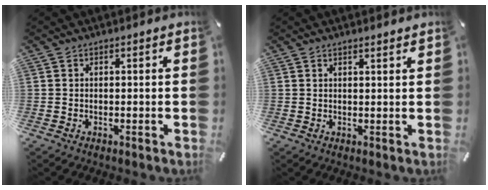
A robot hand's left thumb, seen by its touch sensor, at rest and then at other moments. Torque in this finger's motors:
{"motor_torque": [-0.27, -0.44, 0.05, 0.03, -0.04]}